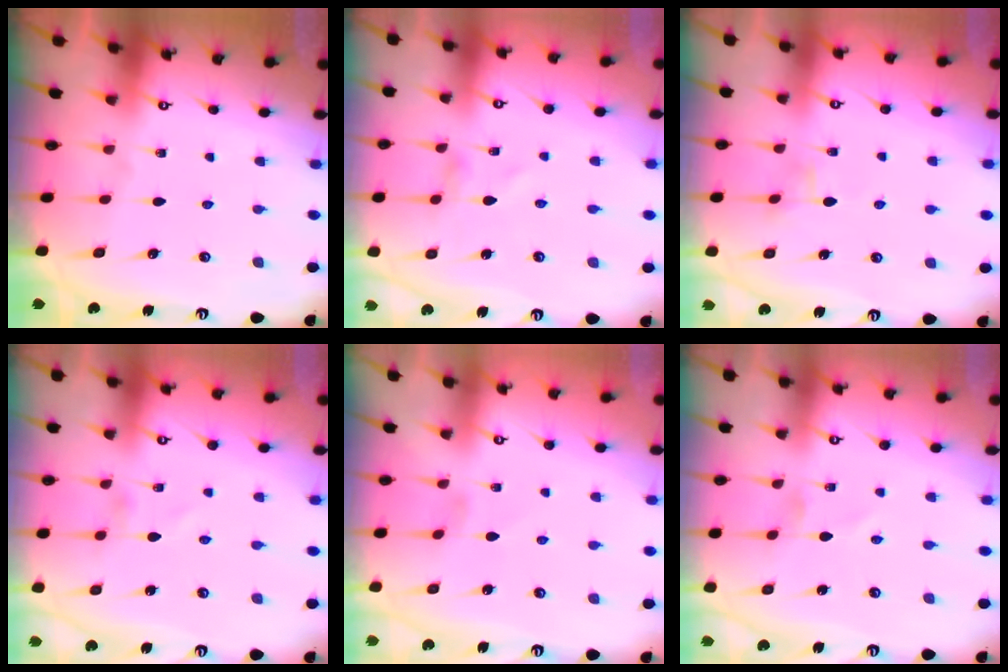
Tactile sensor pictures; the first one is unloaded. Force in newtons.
{"total": 0.0}
{"total": 1.9, "press": 1.9, "slide": 0.2}
{"total": 0.9, "press": 0.9, "slide": 0.1}
{"total": 0.0}
{"total": 0.0}